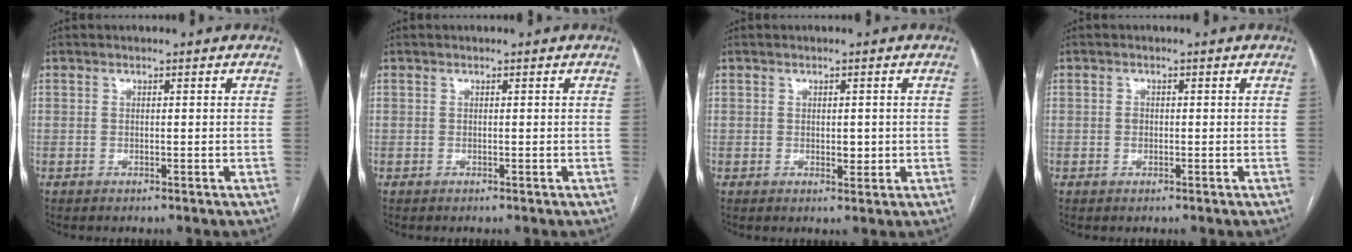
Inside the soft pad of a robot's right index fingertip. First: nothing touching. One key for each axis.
{"total": 0.0}
{"total": 2.1, "fx": 0.0, "fy": 1.2, "fz": 1.7, "tx": -0.022, "ty": -0.003, "tz": 0.004}
{"total": 1.0, "fx": -0.1, "fy": 0.9, "fz": 0.6, "tx": -0.012, "ty": 0.002, "tz": -0.001}